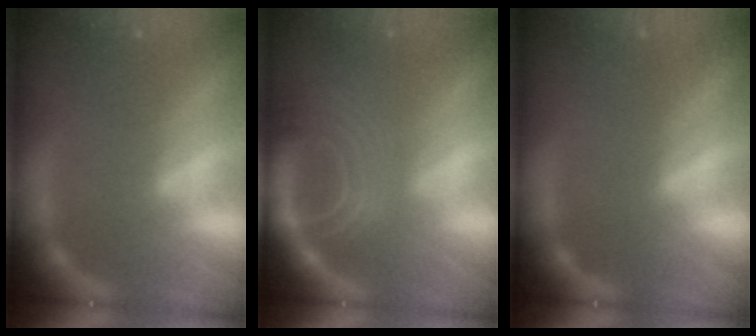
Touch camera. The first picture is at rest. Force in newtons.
{"total": 10.0}
{"total": 0.0}